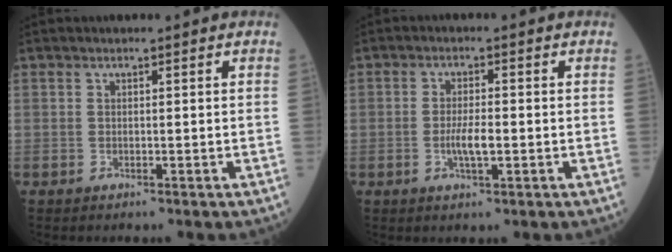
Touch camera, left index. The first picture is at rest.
{"total": 3.5, "force": [-0.8, 0.7, 3.4], "torque": [-0.069, -0.002, -0.014]}